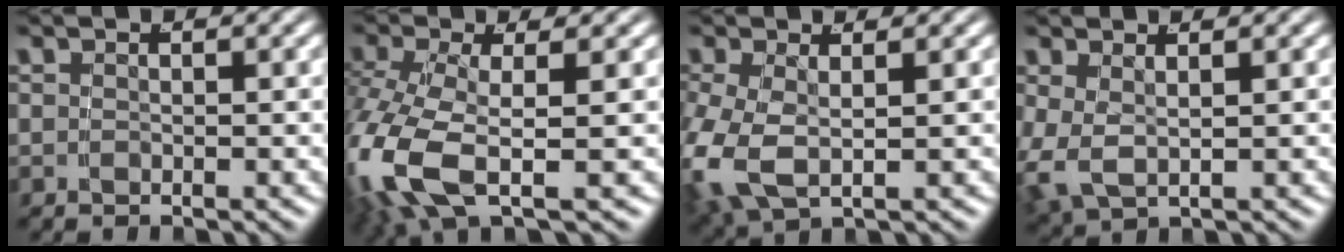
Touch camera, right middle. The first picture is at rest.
{"total": 6.9, "force": [-1.5, 3.5, 5.8], "torque": [-0.167, -0.035, -0.006]}
{"total": 6.2, "force": [-1.0, 4.5, 4.1], "torque": [-0.130, -0.034, 0.001]}
{"total": 3.6, "force": [0.2, 2.7, 2.3], "torque": [-0.078, -0.022, 0.019]}